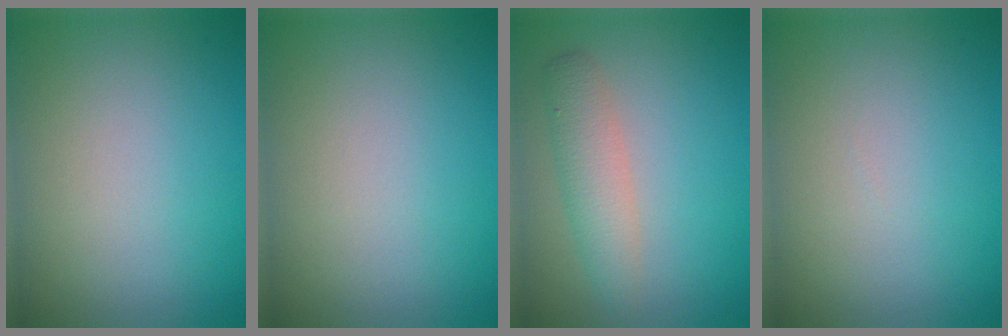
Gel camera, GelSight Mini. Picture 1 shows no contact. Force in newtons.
{"total": 0.0}
{"total": 3.0, "press": 3.0, "slide": 0.1}
{"total": 0.0}